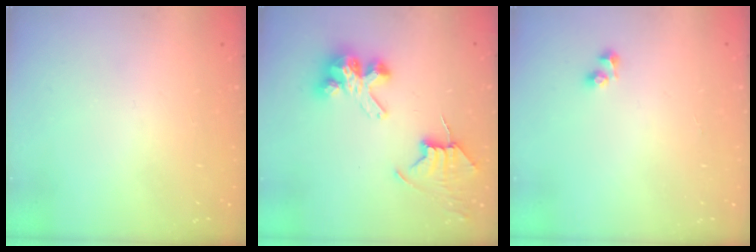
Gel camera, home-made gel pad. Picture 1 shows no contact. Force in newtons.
{"total": 9.4, "press": 9.4, "slide": 0.7}
{"total": 3.0, "press": 2.7, "slide": 1.3}